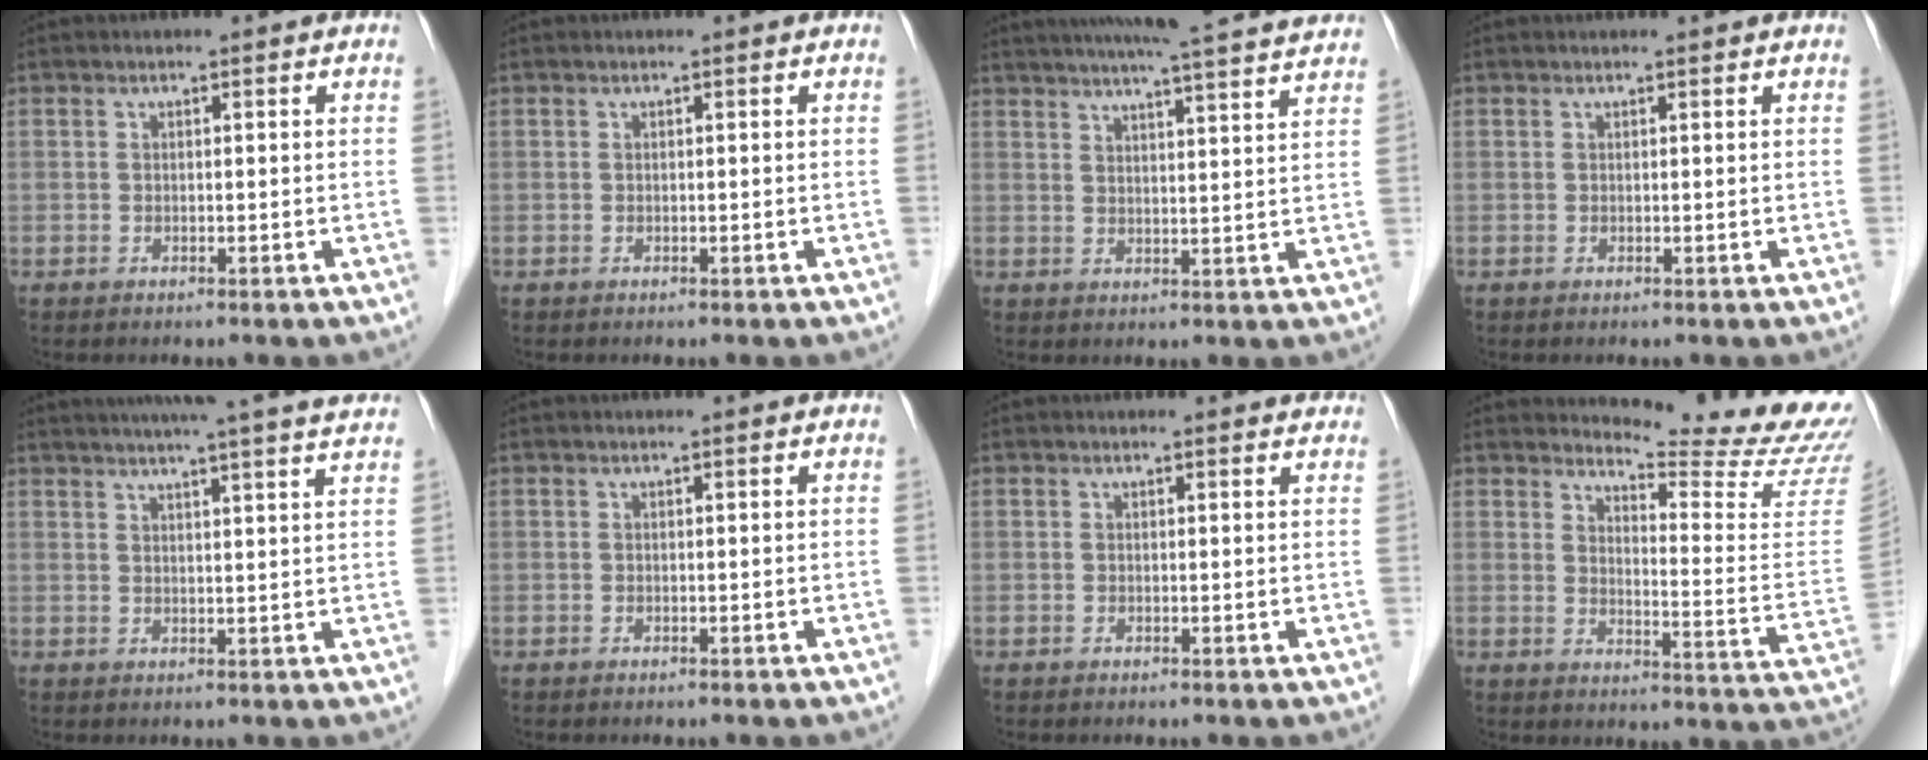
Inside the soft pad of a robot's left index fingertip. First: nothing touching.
{"total": 0.0}
{"total": 20.0, "force": [18.0, -0.3, 8.6], "torque": [-0.138, 0.001, 0.226]}
{"total": 1.4, "force": [1.3, 0.1, 0.3], "torque": [-0.011, 0.009, 0.013]}
{"total": 19.3, "force": [17.1, -0.4, 9.0], "torque": [-0.140, 0.003, 0.210]}
{"total": 0.8, "force": [0.8, 0.0, 0.2], "torque": [-0.007, 0.006, 0.009]}
{"total": 3.1, "force": [3.0, 0.6, 0.3], "torque": [-0.006, -0.003, 0.018]}
{"total": 17.2, "force": [16.8, -0.9, 3.6], "torque": [-0.057, -0.143, 0.188]}